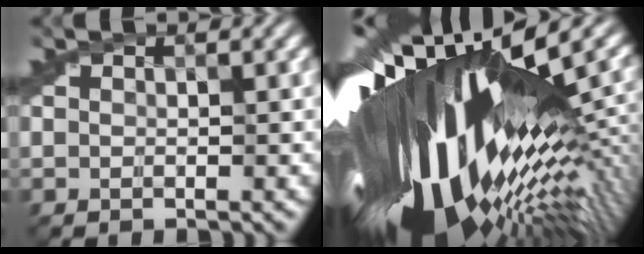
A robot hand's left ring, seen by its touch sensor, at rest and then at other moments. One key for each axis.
{"total": 20.1, "fx": 1.9, "fy": 7.3, "fz": 18.6, "tx": -0.329, "ty": -0.055, "tz": 0.046}